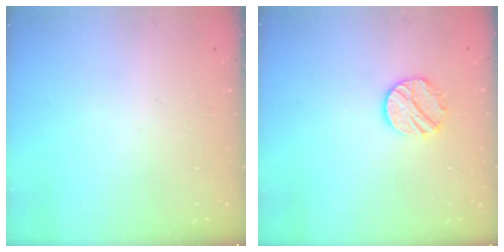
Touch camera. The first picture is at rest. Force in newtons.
{"total": 9.4, "press": 9.4, "slide": 0.2}